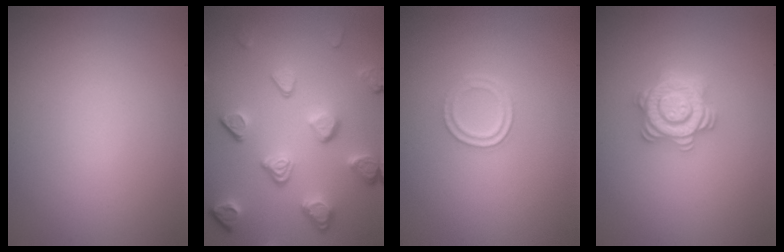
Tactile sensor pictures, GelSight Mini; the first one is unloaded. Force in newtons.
{"total": 5.1, "press": 3.8, "slide": 3.4}
{"total": 1.7, "press": 1.6, "slide": 0.4}
{"total": 4.4, "press": 4.3, "slide": 0.7}